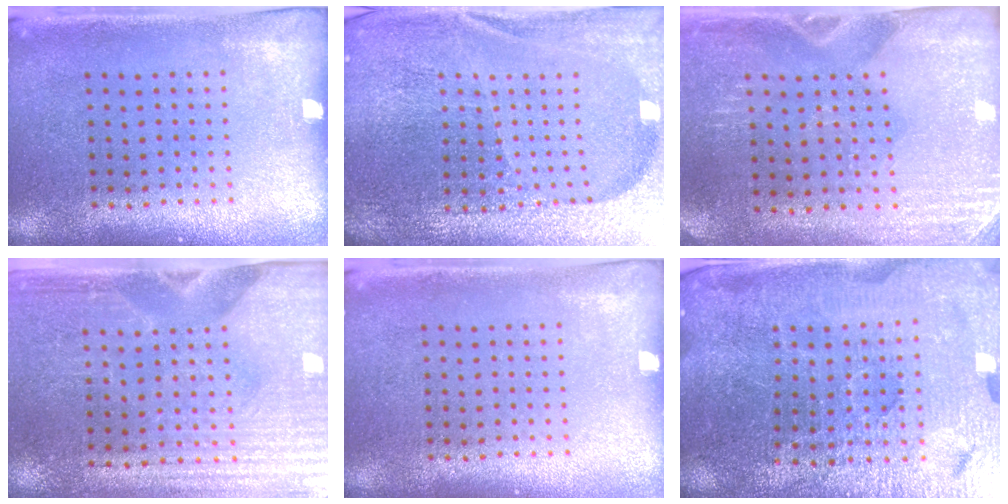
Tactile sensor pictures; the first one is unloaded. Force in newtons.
{"total": 5.1, "press": 4.8, "slide": 1.8}
{"total": 2.9, "press": 2.5, "slide": 1.4}
{"total": 3.6, "press": 3.3, "slide": 1.3}
{"total": 0.0}
{"total": 5.0, "press": 4.8, "slide": 1.5}